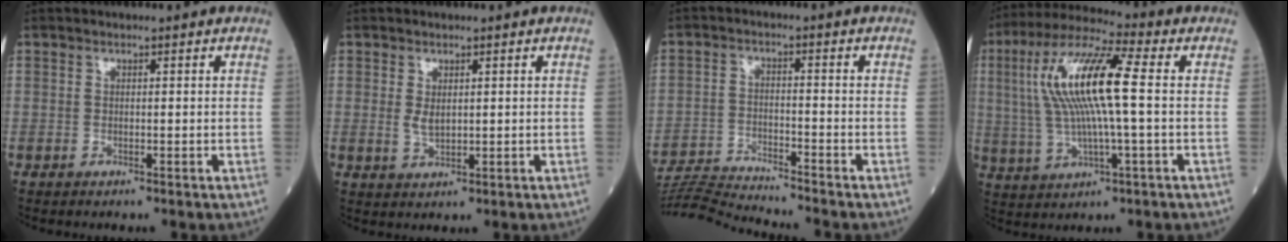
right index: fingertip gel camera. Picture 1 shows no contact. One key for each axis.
{"total": 2.1, "fx": 0.5, "fy": 1.1, "fz": 1.7, "tx": -0.032, "ty": -0.005, "tz": 0.013}
{"total": 9.2, "fx": -9.0, "fy": -2.0, "fz": 0.8, "tx": -0.015, "ty": -0.008, "tz": -0.164}
{"total": 14.4, "fx": 1.6, "fy": 1.7, "fz": 14.2, "tx": -0.292, "ty": 0.019, "tz": 0.026}